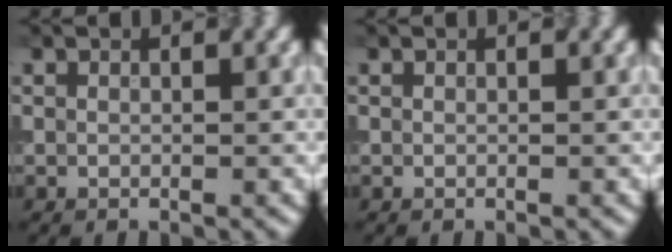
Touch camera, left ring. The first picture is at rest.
{"total": 0.0}